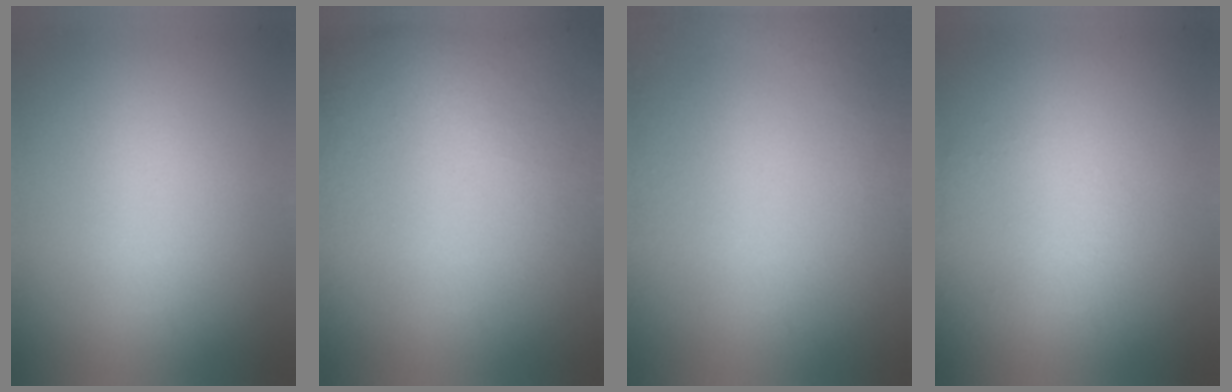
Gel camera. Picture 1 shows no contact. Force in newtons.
{"total": 5.9}
{"total": 2.8}
{"total": 1.1}